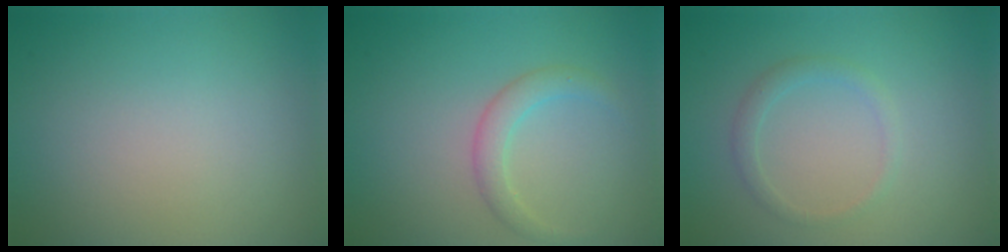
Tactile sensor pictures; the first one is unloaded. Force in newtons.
{"total": 2.0, "press": 2.0, "slide": 0.2}
{"total": 1.4, "press": 1.4, "slide": 0.2}